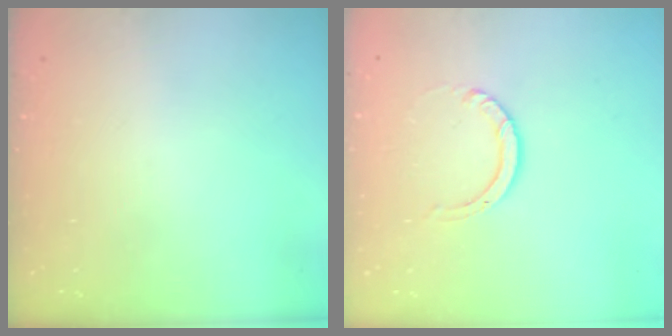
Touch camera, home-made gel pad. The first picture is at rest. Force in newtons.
{"total": 4.0, "press": 4.0, "slide": 0.2}